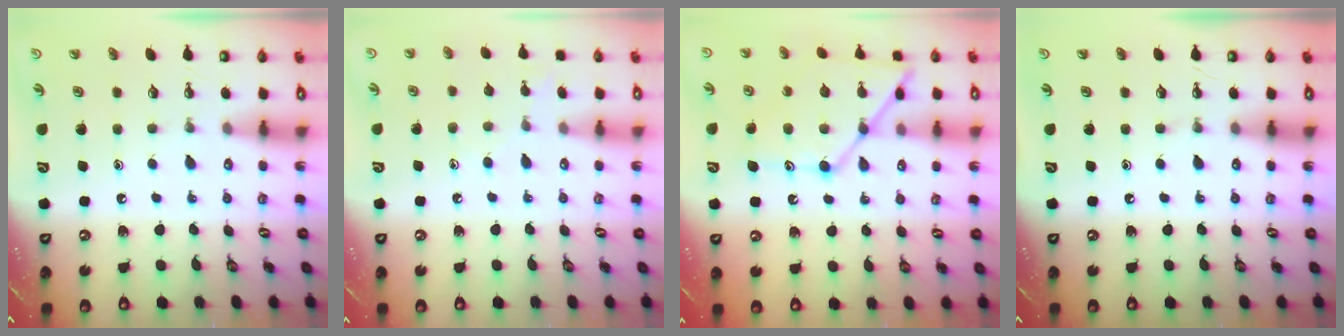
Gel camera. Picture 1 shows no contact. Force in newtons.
{"total": 7.8, "press": 7.8, "slide": 0.6}
{"total": 14.9, "press": 14.8, "slide": 1.2}
{"total": 0.0}